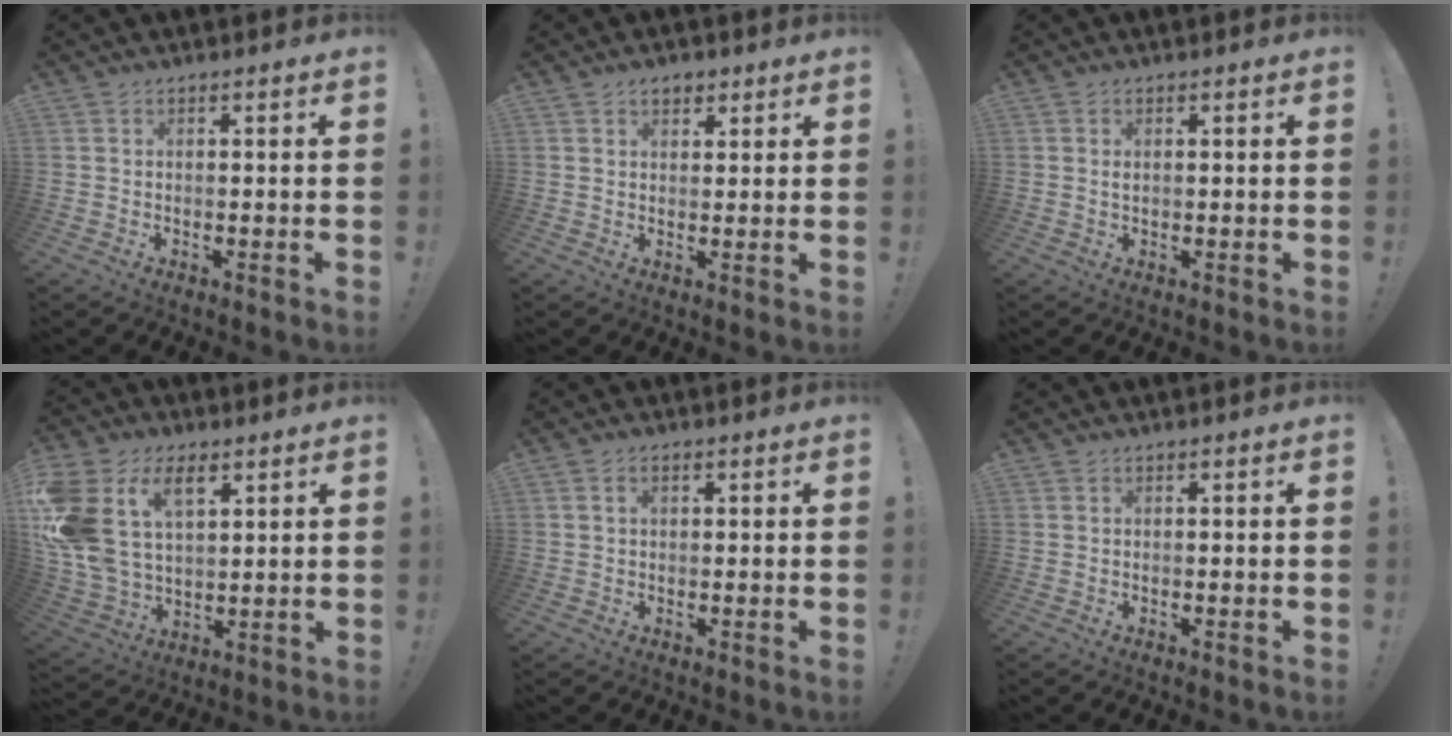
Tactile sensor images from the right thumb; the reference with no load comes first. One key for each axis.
{"total": 3.1, "fx": 1.9, "fy": 2.2, "fz": 1.2, "tx": -0.012, "ty": -0.004, "tz": 0.033}
{"total": 0.6, "fx": 0.3, "fy": 0.2, "fz": 0.5, "tx": -0.007, "ty": -0.003, "tz": 0.005}
{"total": 17.8, "fx": 7.6, "fy": 11.9, "fz": 10.8, "tx": -0.244, "ty": -0.037, "tz": 0.141}
{"total": 1.9, "fx": 0.6, "fy": 1.3, "fz": 1.3, "tx": -0.021, "ty": 0.003, "tz": 0.010}
{"total": 0.0}